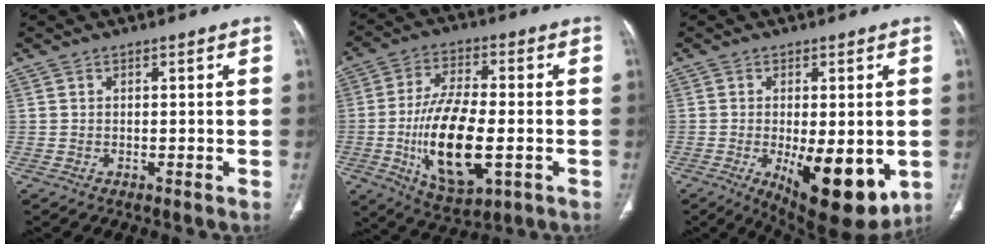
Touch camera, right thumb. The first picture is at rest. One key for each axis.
{"total": 16.9, "fx": -3.5, "fy": 7.1, "fz": 14.9, "tx": -0.272, "ty": -0.002, "tz": -0.055}
{"total": 14.8, "fx": -3.7, "fy": 5.9, "fz": 13.1, "tx": -0.169, "ty": -0.026, "tz": -0.036}